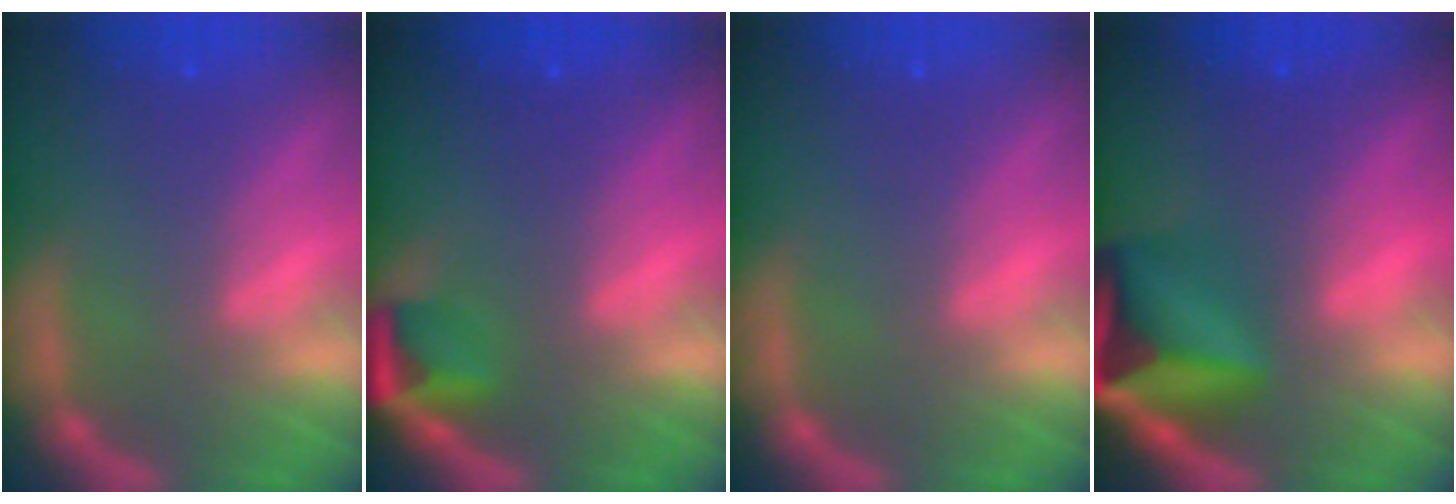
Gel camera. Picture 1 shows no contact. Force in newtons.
{"total": 2.9}
{"total": 0.0}
{"total": 10.0}